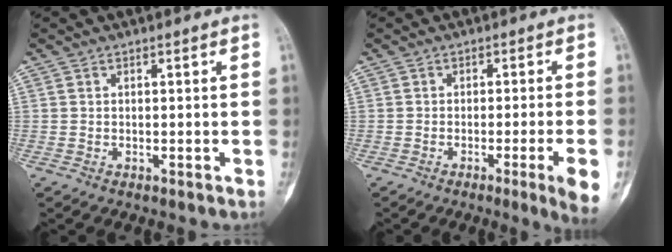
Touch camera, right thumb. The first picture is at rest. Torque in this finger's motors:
{"motor_torque": [1.65, 1.16, 0.81, -0.61, 0.21]}